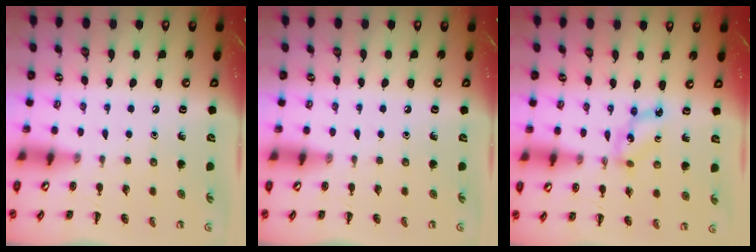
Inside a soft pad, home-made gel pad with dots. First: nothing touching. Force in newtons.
{"total": 0.0}
{"total": 4.5, "press": 4.4, "slide": 1.1}